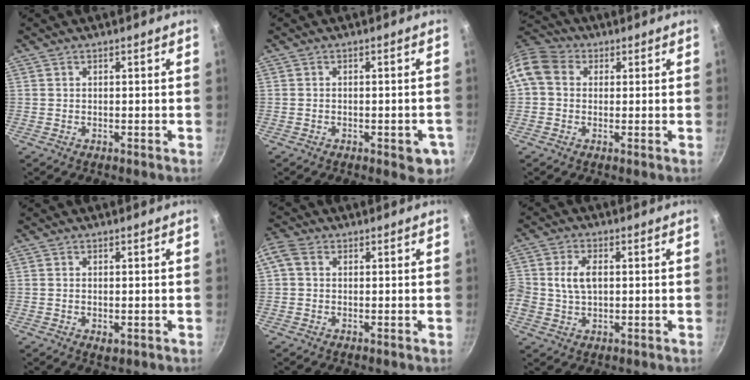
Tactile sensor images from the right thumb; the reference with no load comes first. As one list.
[{"total": 5.2, "force": [-2.1, 2.3, 4.2], "torque": [-0.036, 0.005, -0.023]}, {"total": 9.4, "force": [1.5, 7.7, 5.1], "torque": [-0.090, 0.020, 0.007]}, {"total": 1.8, "force": [-0.3, 1.0, 1.5], "torque": [-0.024, -0.005, -0.003]}, {"total": 4.0, "force": [0.9, 3.0, 2.4], "torque": [-0.058, 0.017, 0.007]}, {"total": 6.4, "force": [0.6, 4.4, 4.6], "torque": [-0.078, 0.009, 0.009]}]